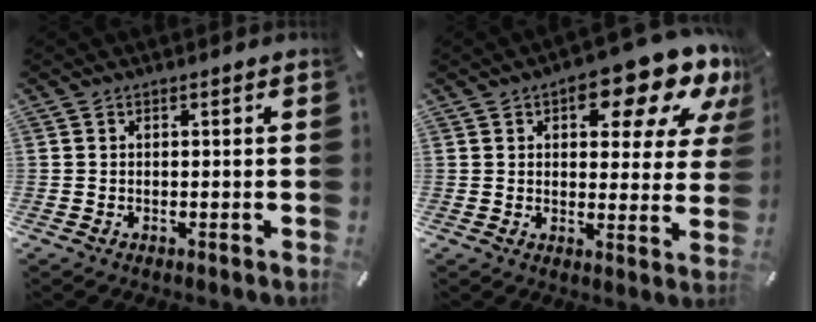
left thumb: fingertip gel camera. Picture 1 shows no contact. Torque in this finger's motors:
{"motor_torque": [2.43, 2.58, 1.56, -1.21, 0.31]}